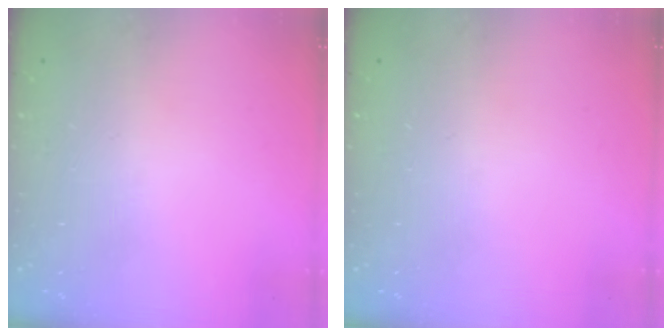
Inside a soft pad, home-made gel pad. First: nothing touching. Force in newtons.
{"total": 0.0}